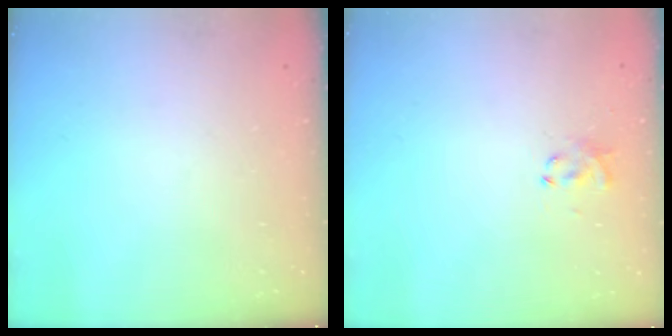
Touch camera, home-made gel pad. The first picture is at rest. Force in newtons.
{"total": 2.9, "press": 2.8, "slide": 0.9}